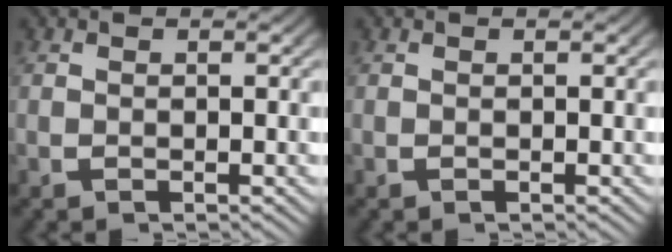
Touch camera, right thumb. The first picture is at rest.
{"total": 0.0}